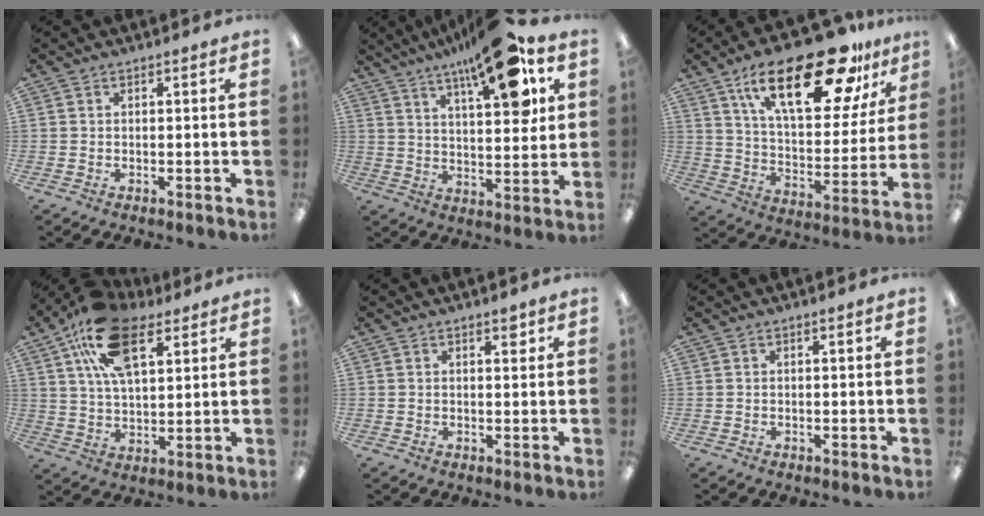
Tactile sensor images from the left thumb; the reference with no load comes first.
{"total": 17.6, "force": [10.9, 5.3, 12.7], "torque": [-0.194, -0.053, 0.171]}
{"total": 27.0, "force": [16.1, 10.7, 18.8], "torque": [-0.297, -0.080, 0.266]}
{"total": 18.5, "force": [9.3, 9.8, 12.6], "torque": [-0.224, -0.015, 0.165]}
{"total": 2.0, "force": [1.4, 0.6, 1.4], "torque": [-0.013, -0.006, 0.020]}
{"total": 0.6, "force": [0.2, 0.1, 0.6], "torque": [-0.012, -0.001, 0.004]}